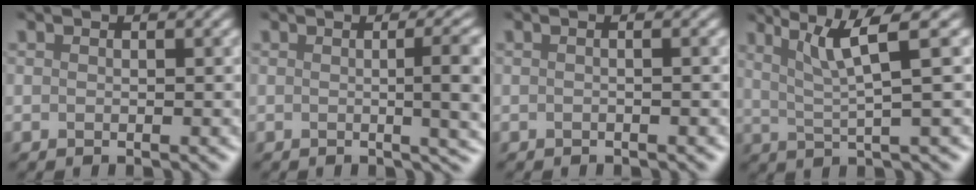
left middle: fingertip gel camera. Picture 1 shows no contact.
{"total": 6.5, "force": [-0.1, 1.9, 6.2], "torque": [-0.051, 0.010, 0.002]}
{"total": 0.9, "force": [0.1, 0.5, 0.8], "torque": [-0.001, -0.001, -0.013]}
{"total": 4.5, "force": [2.6, 0.0, 3.8], "torque": [-0.076, 0.015, 0.057]}